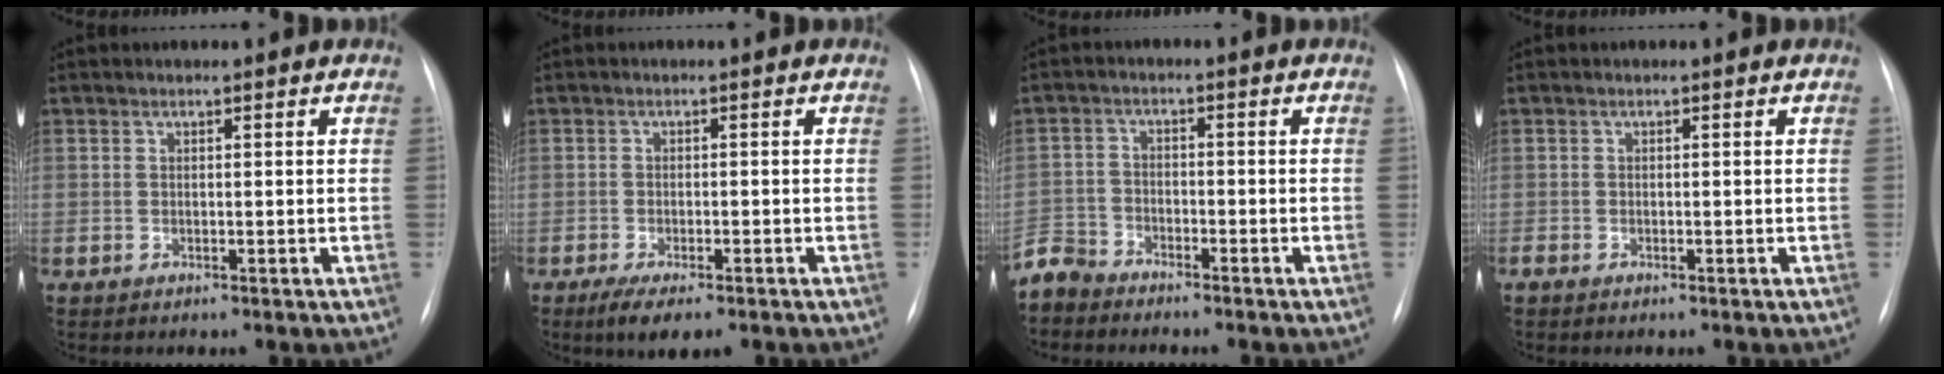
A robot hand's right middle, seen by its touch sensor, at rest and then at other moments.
{"total": 5.6, "force": [-3.7, 1.3, 3.9], "torque": [-0.067, -0.015, -0.052]}
{"total": 4.3, "force": [-4.1, 1.0, -0.3], "torque": [0.004, -0.012, -0.084]}
{"total": 0.6, "force": [-0.5, 0.2, 0.3], "torque": [-0.011, -0.002, -0.007]}